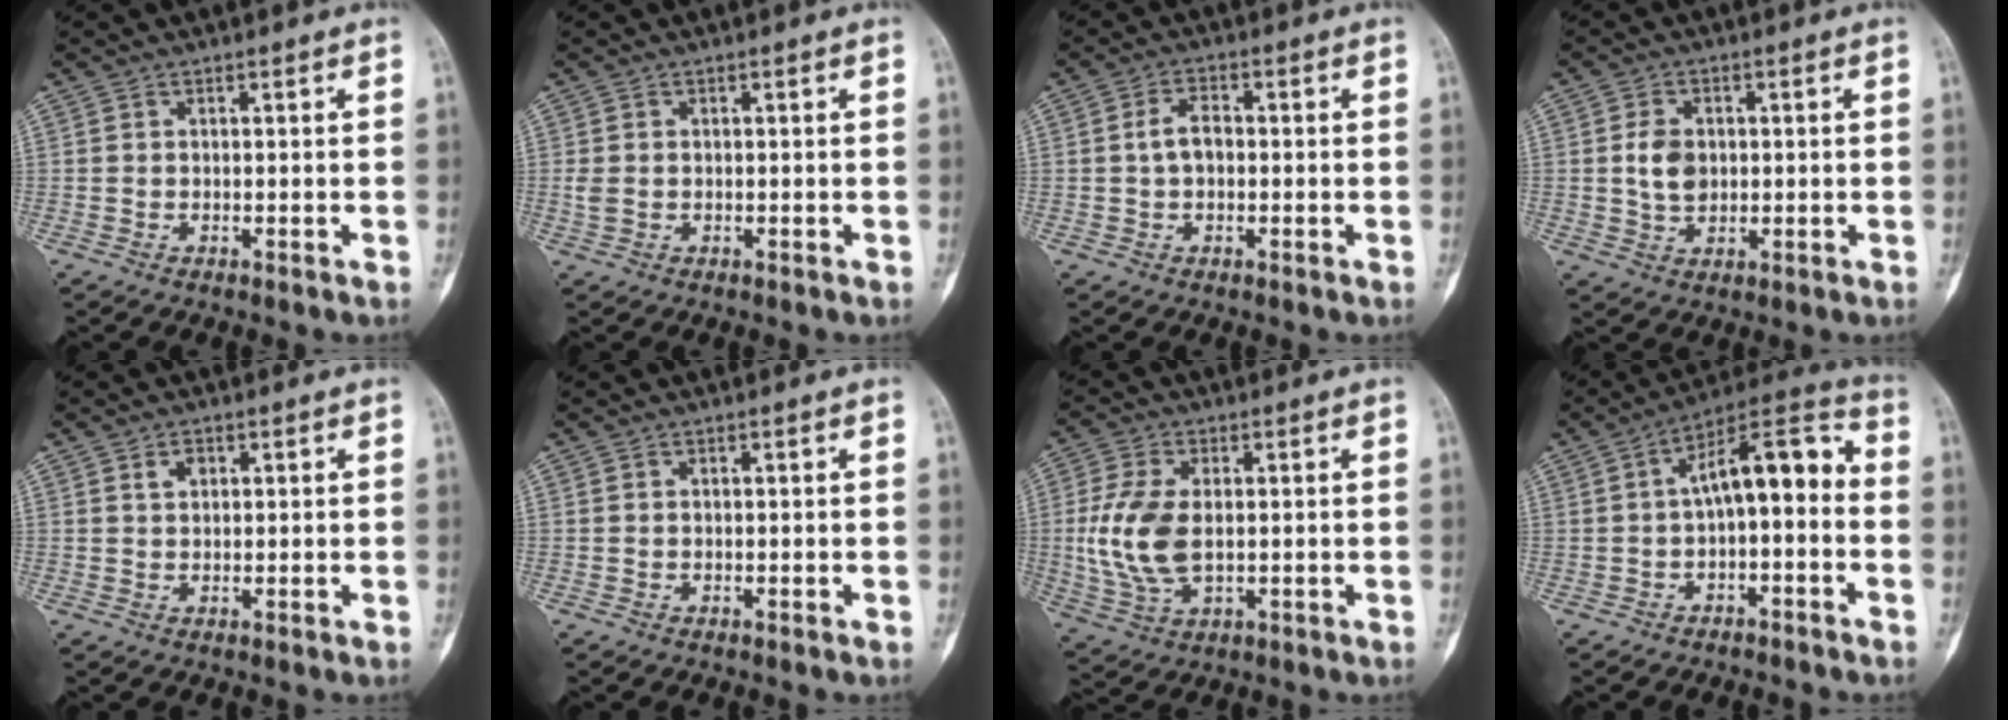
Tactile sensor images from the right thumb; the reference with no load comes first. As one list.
[{"total": 1.9, "force": [0.0, 1.4, 1.3], "torque": [-0.030, 0.003, 0.001]}, {"total": 4.0, "force": [0.0, 2.3, 3.2], "torque": [-0.059, 0.011, -0.003]}, {"total": 5.3, "force": [0.4, 3.9, 3.5], "torque": [-0.050, -0.004, 0.009]}, {"total": 2.0, "force": [0.9, 1.4, 1.1], "torque": [-0.013, -0.002, 0.015]}, {"total": 0.0}, {"total": 11.1, "force": [0.2, 6.2, 9.2], "torque": [-0.203, -0.005, 0.010]}, {"total": 12.6, "force": [-0.7, 6.0, 11.0], "torque": [-0.146, 0.055, -0.024]}]